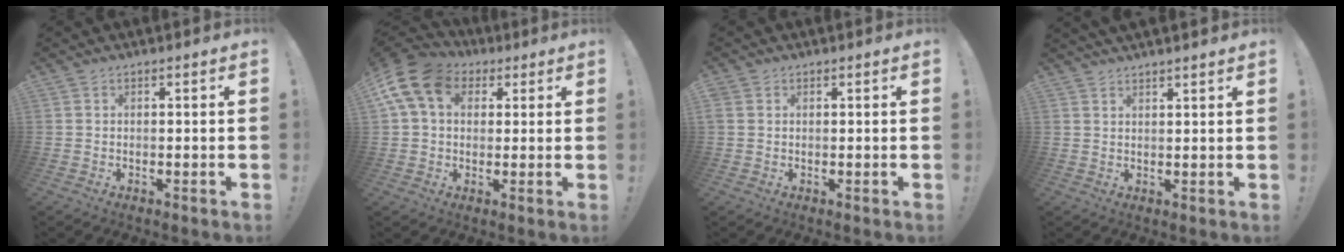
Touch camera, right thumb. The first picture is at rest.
{"total": 14.0, "force": [4.9, 10.1, 8.4], "torque": [-0.158, -0.006, 0.096]}
{"total": 1.6, "force": [0.7, 1.3, 0.7], "torque": [-0.017, 0.004, 0.015]}
{"total": 2.2, "force": [2.2, -0.1, 0.5], "torque": [-0.003, -0.014, 0.039]}